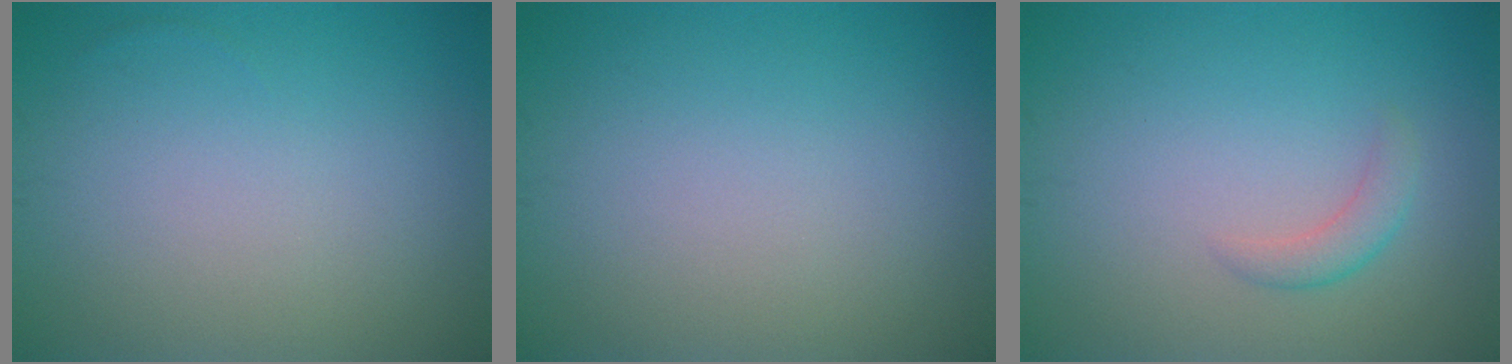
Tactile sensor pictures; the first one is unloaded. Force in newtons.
{"total": 0.0}
{"total": 1.5, "press": 1.5, "slide": 0.1}